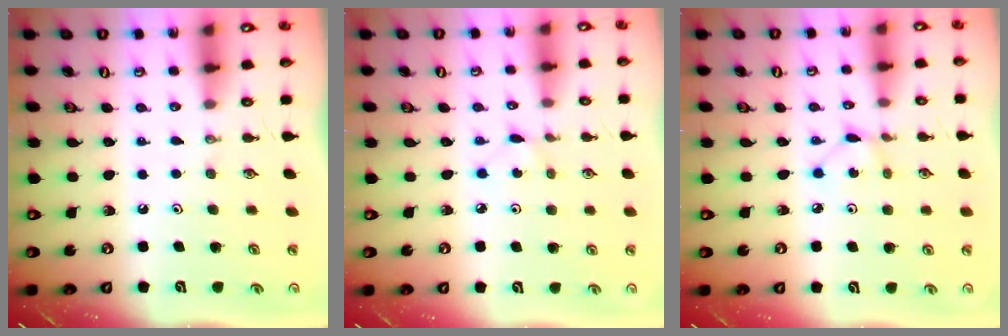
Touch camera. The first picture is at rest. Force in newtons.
{"total": 2.3, "press": 2.3, "slide": 0.3}
{"total": 2.2, "press": 2.2, "slide": 0.3}